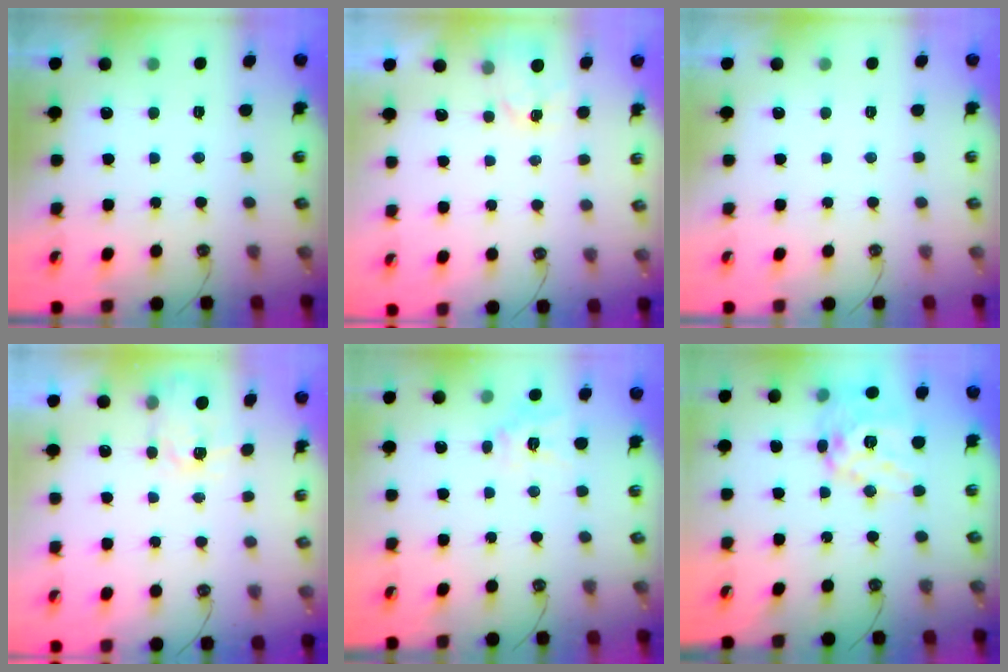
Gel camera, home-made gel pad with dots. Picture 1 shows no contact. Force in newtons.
{"total": 3.0, "press": 3.0, "slide": 0.3}
{"total": 0.0}
{"total": 3.5, "press": 3.4, "slide": 0.5}
{"total": 11.0, "press": 10.9, "slide": 0.9}
{"total": 16.9, "press": 16.8, "slide": 1.6}